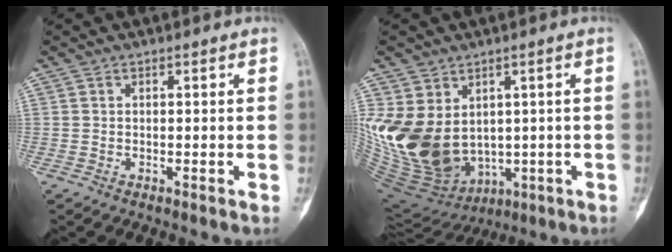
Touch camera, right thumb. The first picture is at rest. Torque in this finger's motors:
{"motor_torque": [-0.73, 2.67, 2.52, 0.24, 0.66]}